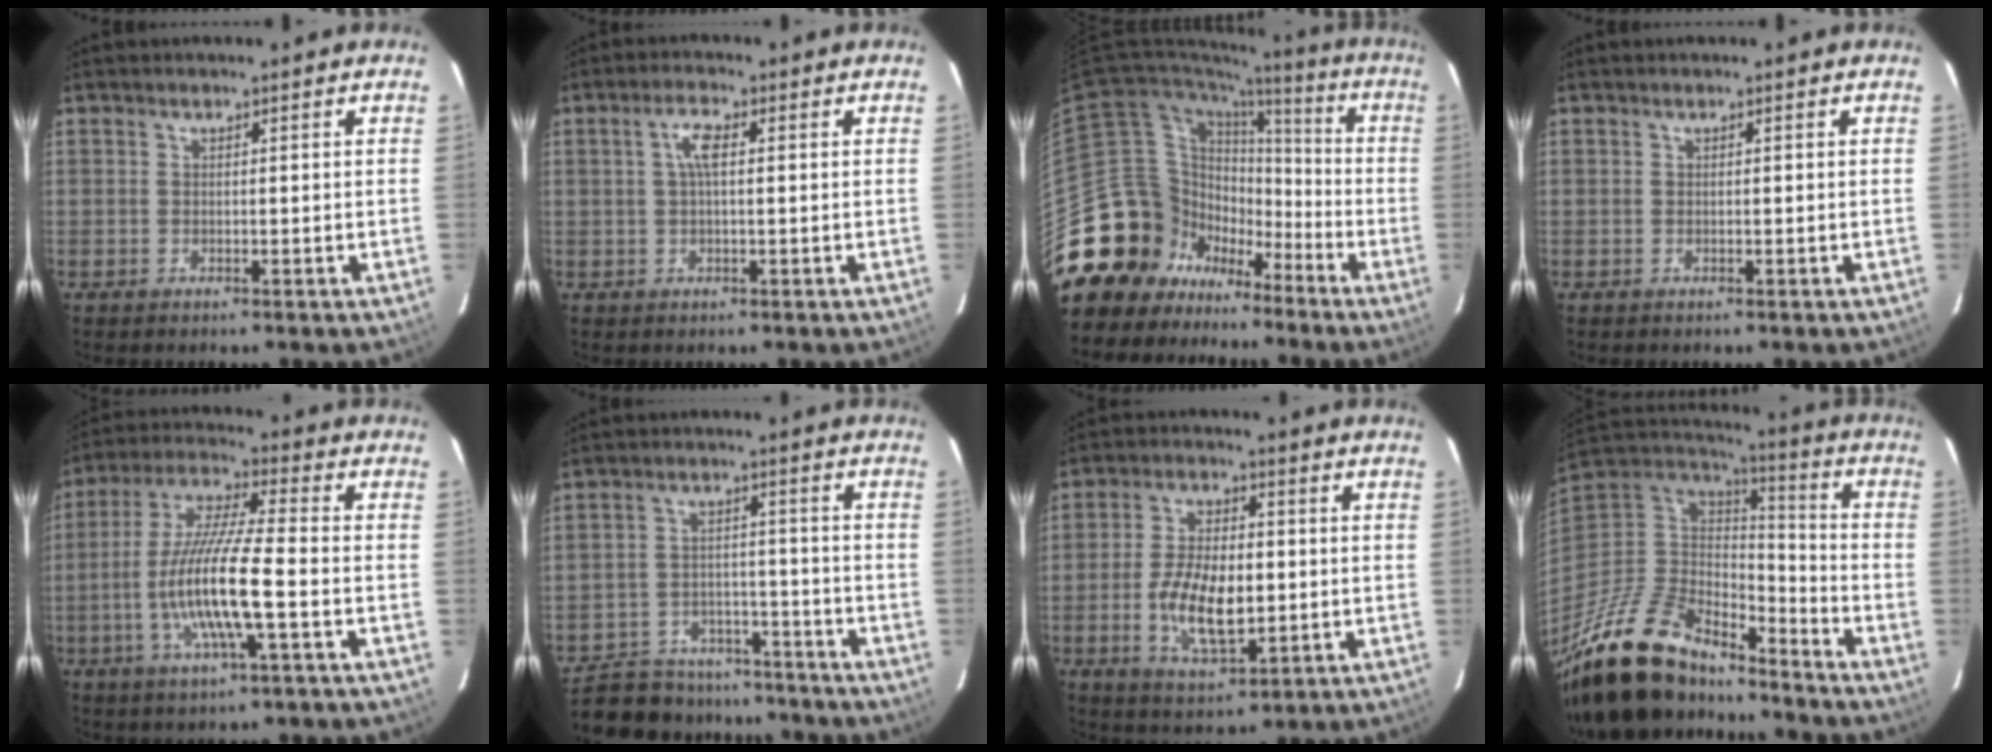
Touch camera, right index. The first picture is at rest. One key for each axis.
{"total": 3.4, "fx": 0.6, "fy": 1.1, "fz": 3.2, "tx": -0.065, "ty": 0.009, "tz": 0.011}
{"total": 20.1, "fx": -10.9, "fy": 16.1, "fz": 5.0, "tx": -0.143, "ty": 0.055, "tz": -0.172}
{"total": 0.0}
{"total": 14.3, "fx": -3.7, "fy": 1.4, "fz": 13.7, "tx": -0.274, "ty": -0.007, "tz": -0.070}
{"total": 17.6, "fx": -15.2, "fy": 7.0, "fz": 5.4, "tx": -0.134, "ty": 0.020, "tz": -0.209}
{"total": 11.4, "fx": -1.9, "fy": 5.4, "fz": 9.9, "tx": -0.195, "ty": -0.007, "tz": -0.028}
{"total": 24.6, "fx": -19.3, "fy": 9.4, "fz": 12.0, "tx": -0.255, "ty": -0.021, "tz": -0.332}